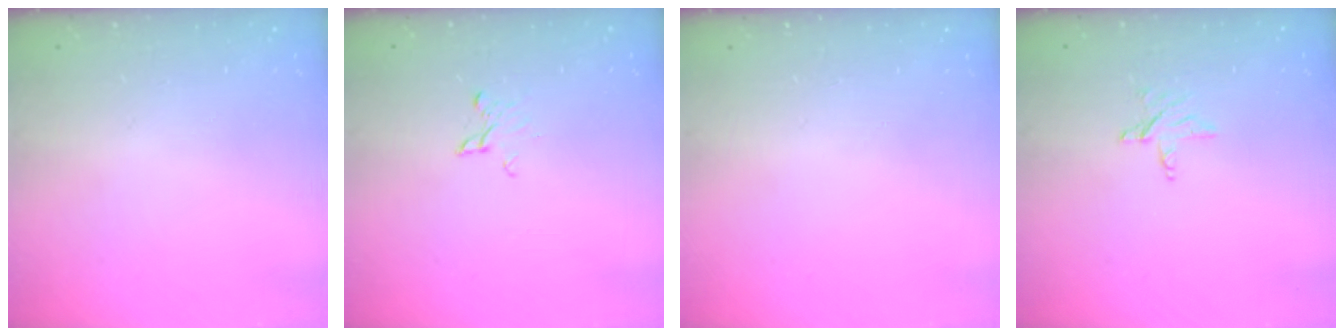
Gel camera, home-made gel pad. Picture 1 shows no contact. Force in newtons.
{"total": 3.8, "press": 3.8, "slide": 0.3}
{"total": 0.0}
{"total": 4.3, "press": 4.3, "slide": 0.4}